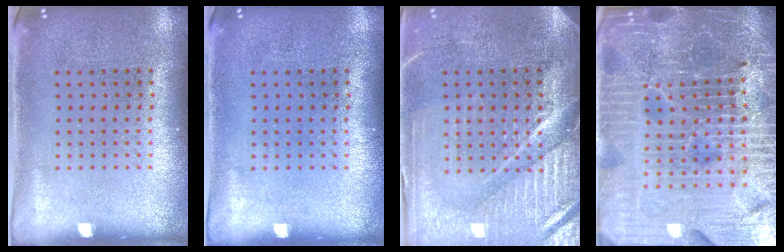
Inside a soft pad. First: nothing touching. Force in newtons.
{"total": 0.0}
{"total": 4.0, "press": 3.7, "slide": 1.6}
{"total": 6.2, "press": 5.6, "slide": 2.7}